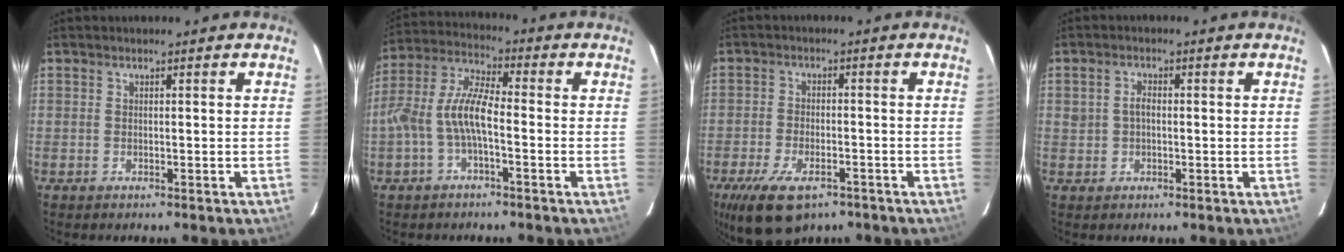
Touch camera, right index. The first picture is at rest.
{"total": 8.4, "force": [-2.5, 2.7, 7.5], "torque": [-0.170, 0.015, -0.048]}
{"total": 12.4, "force": [-7.9, 5.7, 7.7], "torque": [-0.172, -0.026, -0.130]}
{"total": 2.3, "force": [0.0, 1.8, 1.6], "torque": [-0.032, 0.006, 0.001]}